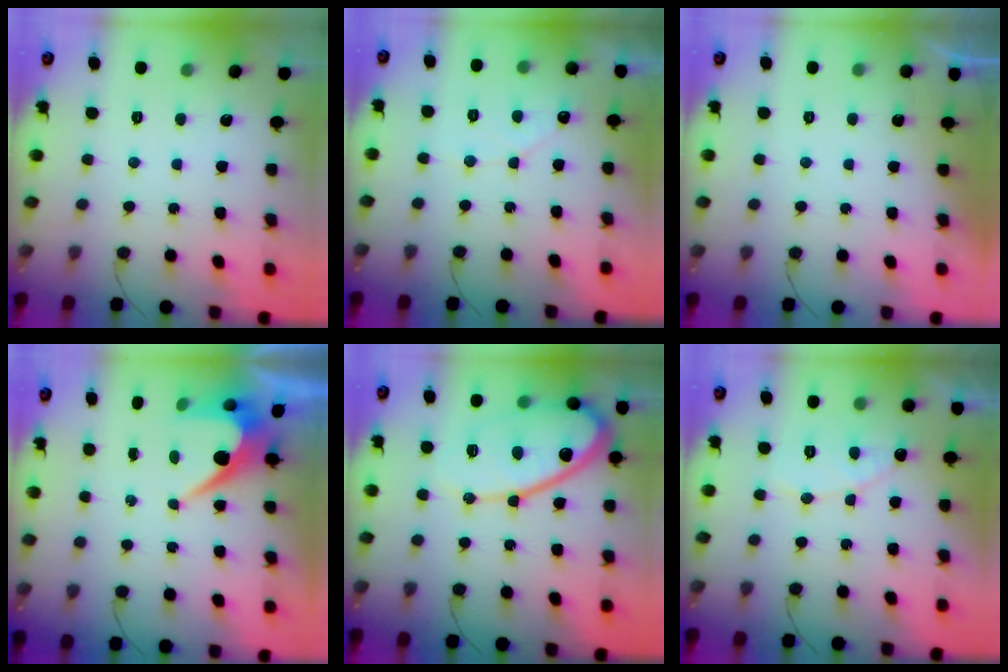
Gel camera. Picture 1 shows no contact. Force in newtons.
{"total": 3.8, "press": 3.8, "slide": 0.1}
{"total": 0.8, "press": 0.8, "slide": 0.1}
{"total": 7.5, "press": 7.5, "slide": 0.5}
{"total": 14.7, "press": 14.7, "slide": 1.1}
{"total": 7.9, "press": 7.9, "slide": 0.7}